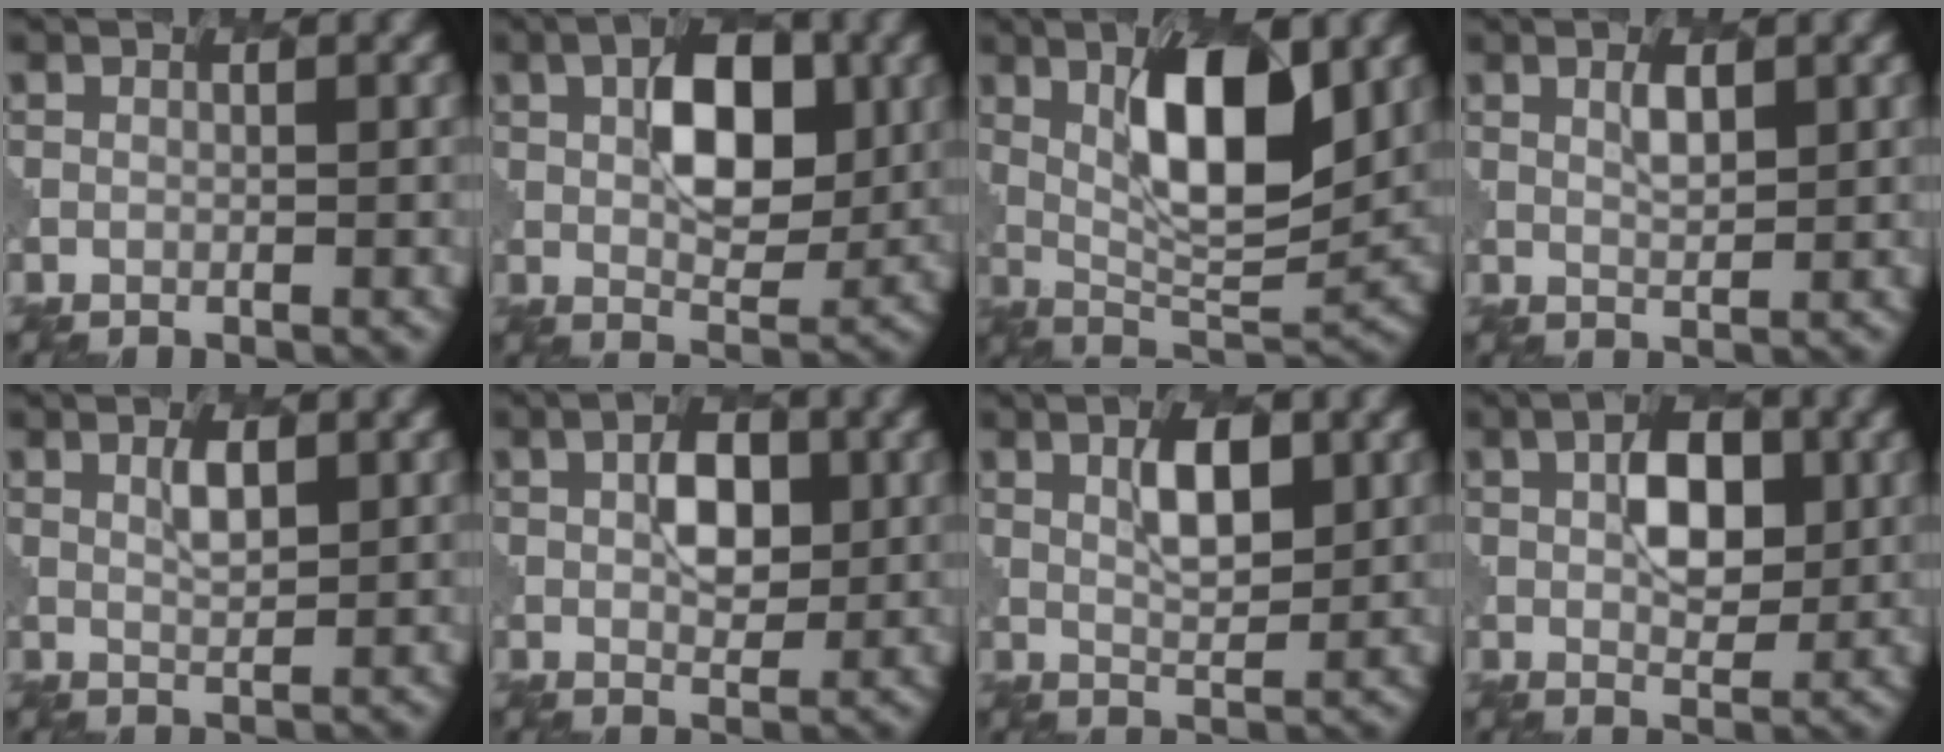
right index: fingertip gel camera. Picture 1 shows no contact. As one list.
[{"total": 6.7, "force": [1.6, 3.5, 5.5], "torque": [-0.077, 0.004, 0.027]}, {"total": 9.2, "force": [2.7, 3.0, 8.2], "torque": [-0.130, -0.005, 0.049]}, {"total": 1.7, "force": [1.0, 0.4, 1.2], "torque": [-0.024, -0.002, 0.020]}, {"total": 1.9, "force": [1.1, 0.5, 1.4], "torque": [-0.029, -0.001, 0.020]}, {"total": 4.0, "force": [1.0, 2.2, 3.1], "torque": [-0.049, 0.001, 0.015]}, {"total": 3.8, "force": [1.6, 1.4, 3.2], "torque": [-0.057, 0.001, 0.030]}, {"total": 5.0, "force": [1.2, 2.7, 4.0], "torque": [-0.056, 0.001, 0.017]}]